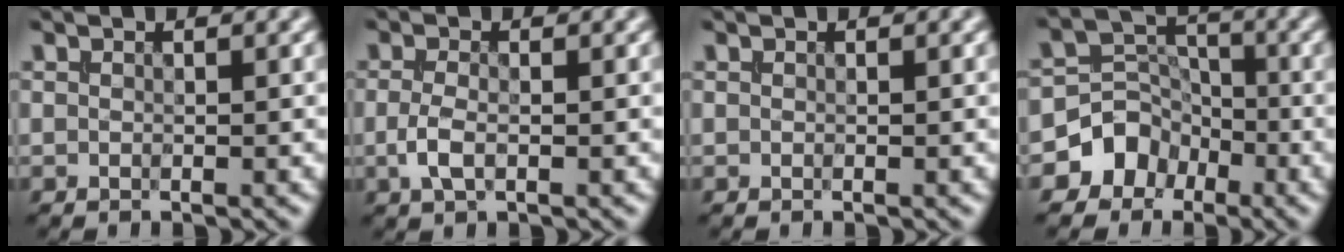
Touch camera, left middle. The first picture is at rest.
{"total": 2.2, "force": [-0.5, 1.1, 1.9], "torque": [-0.043, -0.003, -0.013]}
{"total": 0.0}
{"total": 4.3, "force": [-2.2, 3.5, 0.9], "torque": [0.008, 0.012, -0.047]}